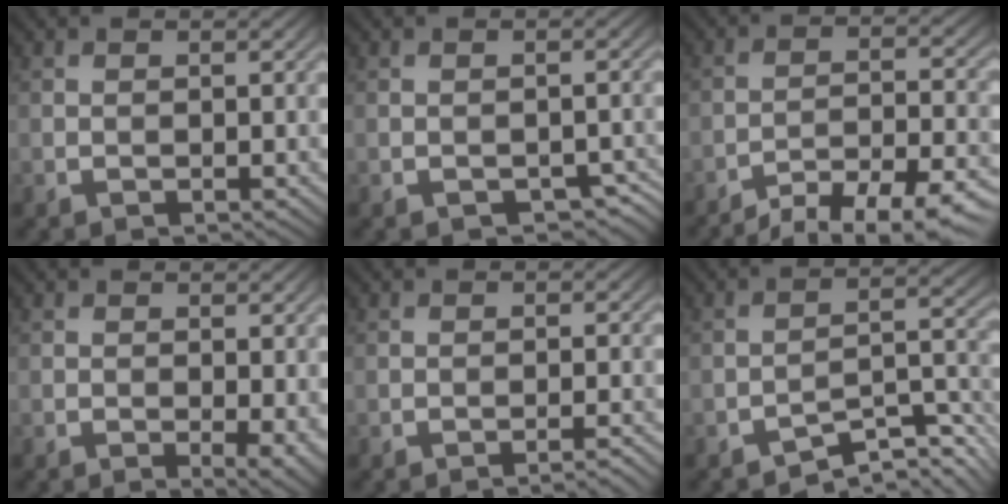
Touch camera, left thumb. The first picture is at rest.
{"total": 3.0, "force": [-1.8, 1.6, 1.8], "torque": [-0.025, -0.005, -0.016]}
{"total": 10.5, "force": [-8.7, 2.1, 5.4], "torque": [-0.093, -0.002, -0.124]}
{"total": 2.8, "force": [-0.5, 0.8, 2.7], "torque": [-0.042, -0.006, -0.007]}
{"total": 2.0, "force": [-1.4, 0.2, 1.4], "torque": [-0.014, 0.008, -0.027]}
{"total": 6.0, "force": [-4.6, 1.5, 3.6], "torque": [-0.052, 0.005, -0.078]}